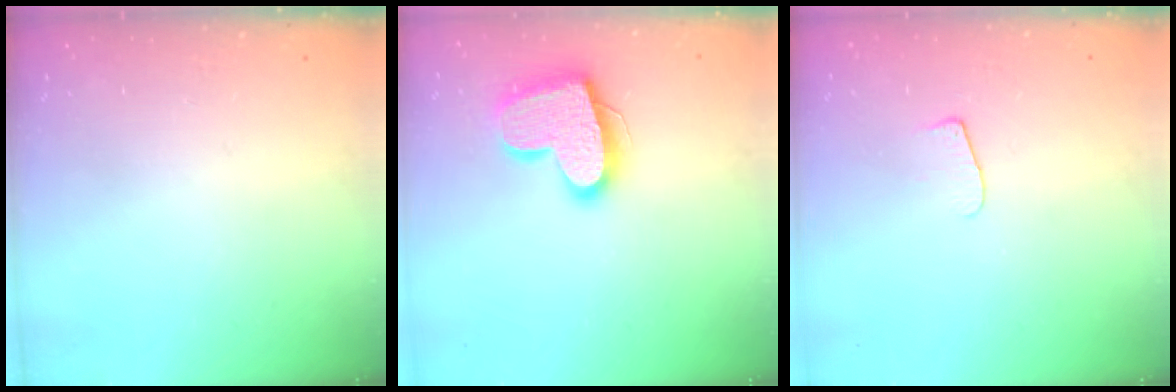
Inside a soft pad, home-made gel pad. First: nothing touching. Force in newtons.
{"total": 17.7, "press": 17.7, "slide": 1.5}
{"total": 6.2, "press": 6.2, "slide": 0.7}